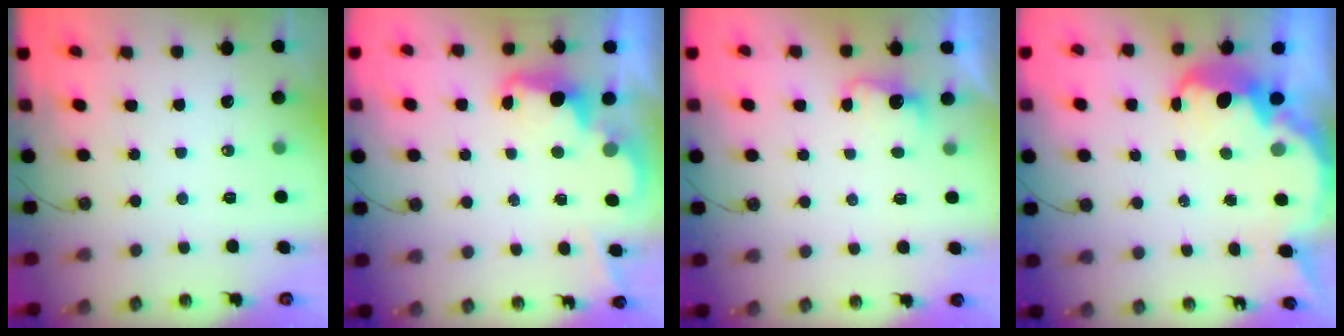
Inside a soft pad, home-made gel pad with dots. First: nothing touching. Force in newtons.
{"total": 2.3, "press": 2.2, "slide": 0.5}
{"total": 3.0, "press": 2.8, "slide": 1.0}
{"total": 5.8, "press": 5.8, "slide": 0.3}